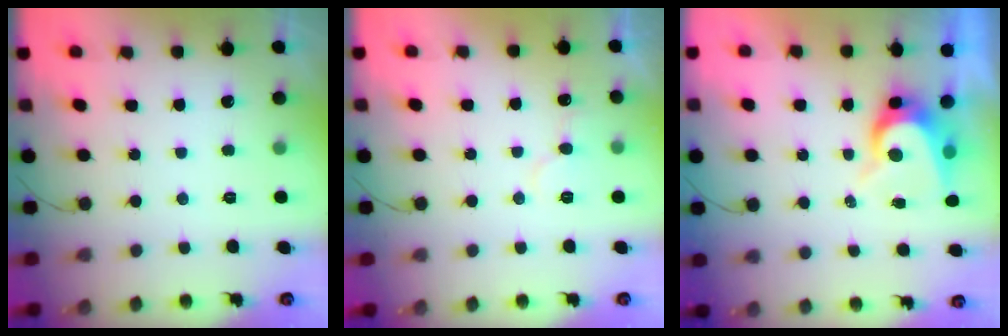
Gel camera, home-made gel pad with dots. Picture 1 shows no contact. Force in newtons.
{"total": 6.1, "press": 6.0, "slide": 0.6}
{"total": 7.7, "press": 7.7, "slide": 0.6}